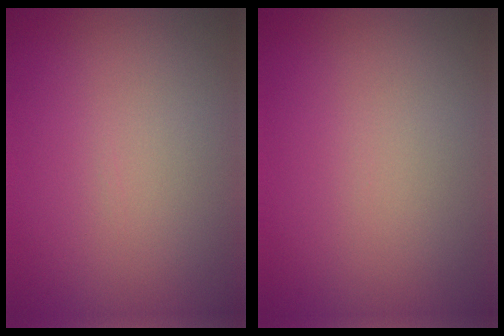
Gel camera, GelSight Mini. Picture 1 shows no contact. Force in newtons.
{"total": 0.0}